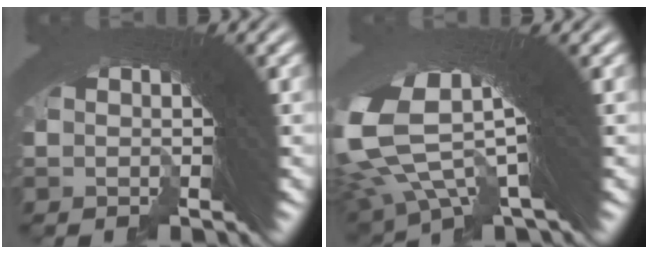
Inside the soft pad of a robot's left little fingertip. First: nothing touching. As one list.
[{"total": 9.6, "force": [2.3, 4.9, 7.9], "torque": [-0.175, -0.002, 0.042]}]